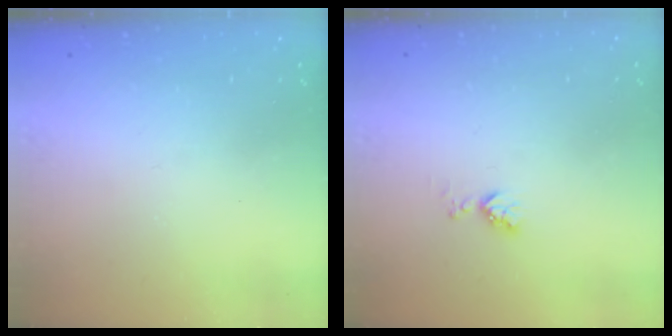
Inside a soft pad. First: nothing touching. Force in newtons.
{"total": 3.7, "press": 3.7, "slide": 0.6}